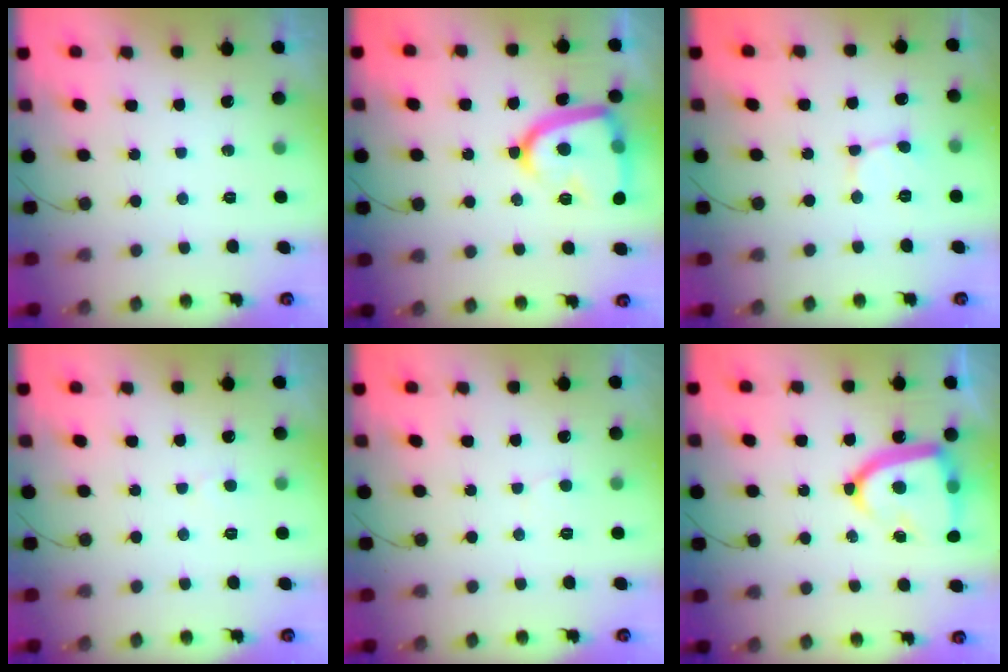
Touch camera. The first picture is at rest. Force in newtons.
{"total": 17.0, "press": 17.0, "slide": 1.1}
{"total": 2.3, "press": 2.3, "slide": 0.2}
{"total": 3.3, "press": 3.3, "slide": 0.3}
{"total": 4.7, "press": 4.7, "slide": 0.6}
{"total": 16.7, "press": 16.6, "slide": 1.5}